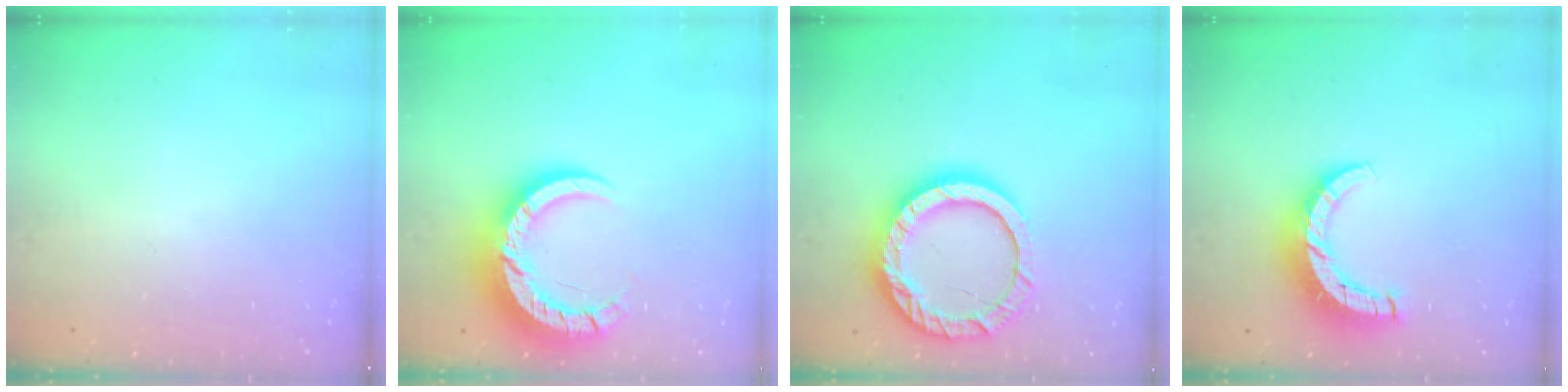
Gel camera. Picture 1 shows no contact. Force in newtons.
{"total": 14.2, "press": 14.1, "slide": 1.3}
{"total": 17.0, "press": 16.9, "slide": 1.3}
{"total": 9.7, "press": 9.7, "slide": 0.2}